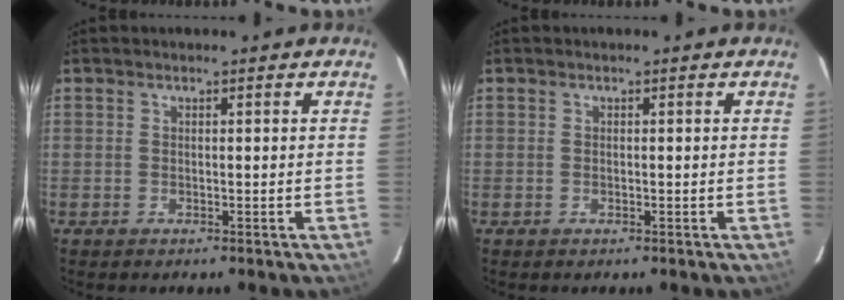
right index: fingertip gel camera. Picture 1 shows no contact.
{"total": 0.0}